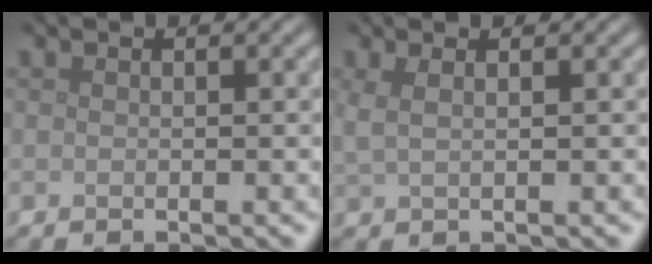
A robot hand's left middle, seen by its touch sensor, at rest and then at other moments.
{"total": 1.8, "force": [0.8, 0.7, 1.4], "torque": [-0.023, 0.002, 0.015]}